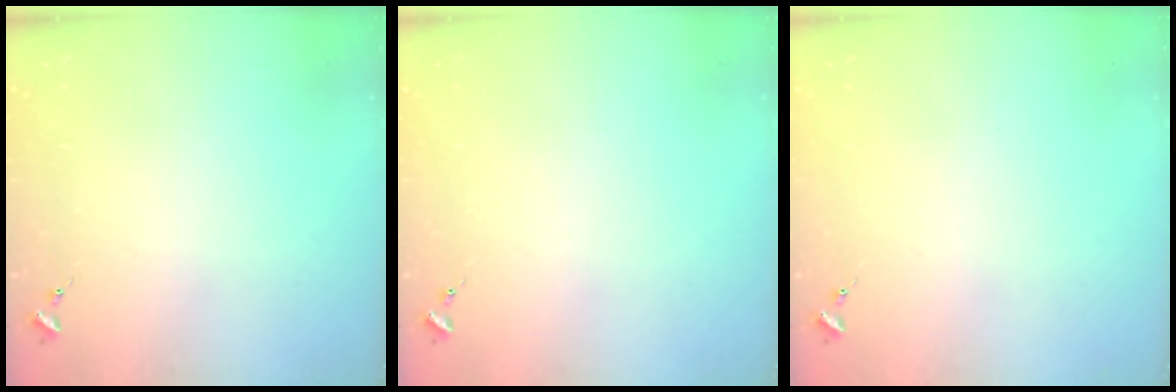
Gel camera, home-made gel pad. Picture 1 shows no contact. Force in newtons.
{"total": 0.0}
{"total": 0.0}